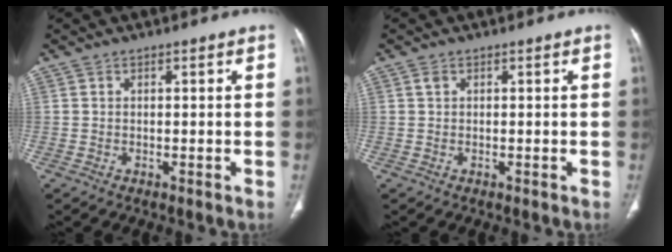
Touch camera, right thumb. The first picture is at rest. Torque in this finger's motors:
{"motor_torque": [-0.05, -0.30, 0.02, 0.43, -0.02]}